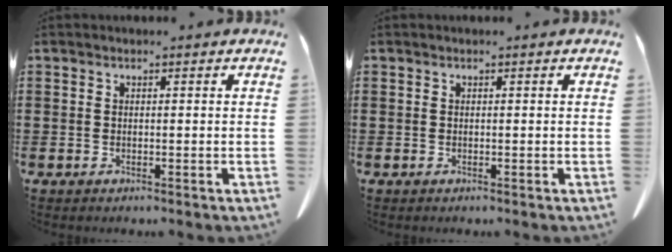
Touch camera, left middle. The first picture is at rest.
{"total": 0.0}